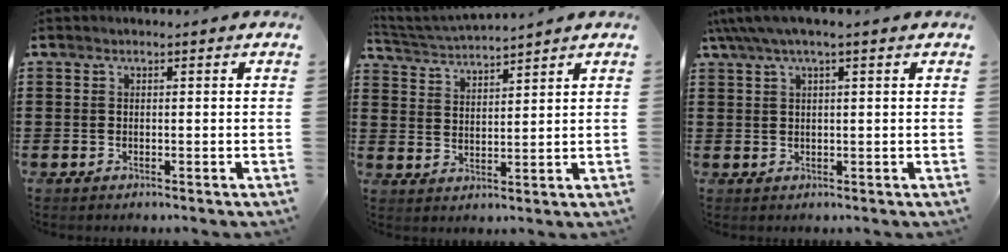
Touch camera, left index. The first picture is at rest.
{"total": 3.6, "force": [3.5, -0.4, 0.3], "torque": [-0.020, -0.018, 0.061]}
{"total": 2.7, "force": [1.3, 0.3, 2.4], "torque": [-0.048, 0.003, 0.021]}